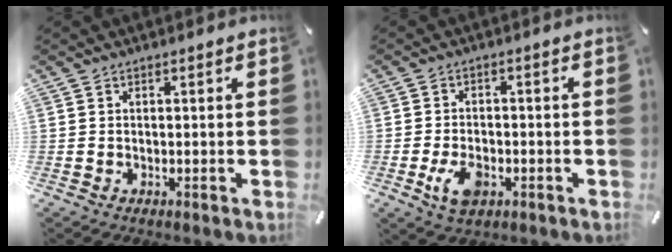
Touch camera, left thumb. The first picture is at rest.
{"total": 6.3, "force": [-2.4, 4.0, 4.3], "torque": [-0.085, 0.004, -0.046]}